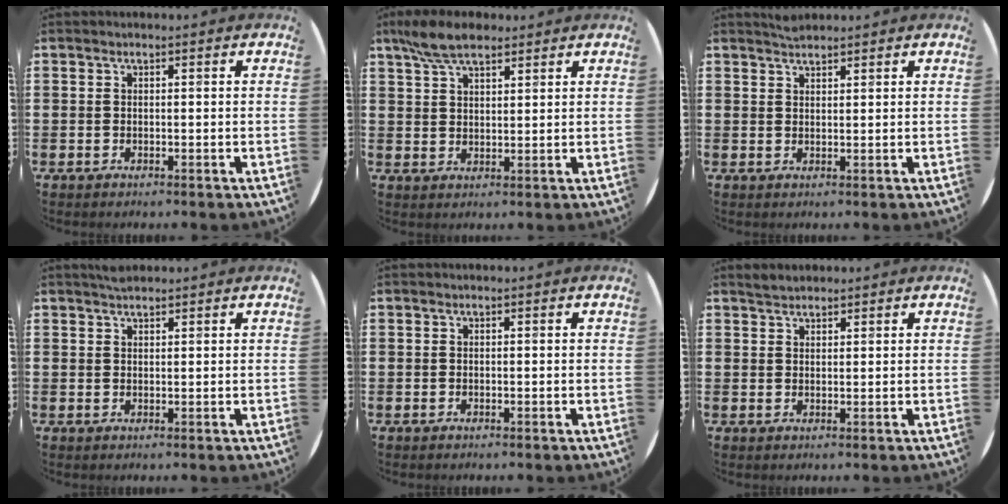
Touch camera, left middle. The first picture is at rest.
{"total": 6.3, "force": [5.1, 2.1, 3.1], "torque": [-0.074, -0.003, 0.096]}
{"total": 1.6, "force": [1.5, 0.2, 0.2], "torque": [-0.006, 0.001, 0.030]}
{"total": 1.4, "force": [1.4, 0.3, 0.4], "torque": [-0.009, 0.001, 0.026]}
{"total": 0.0}
{"total": 1.7, "force": [1.6, 0.4, 0.1], "torque": [0.003, 0.000, 0.030]}